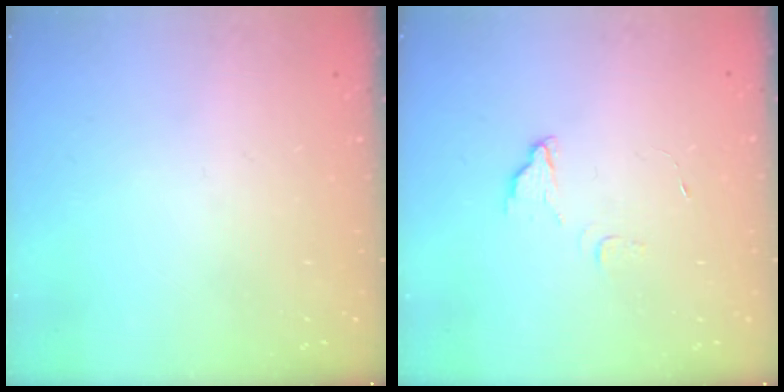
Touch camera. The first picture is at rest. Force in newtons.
{"total": 3.3, "press": 3.3, "slide": 0.2}